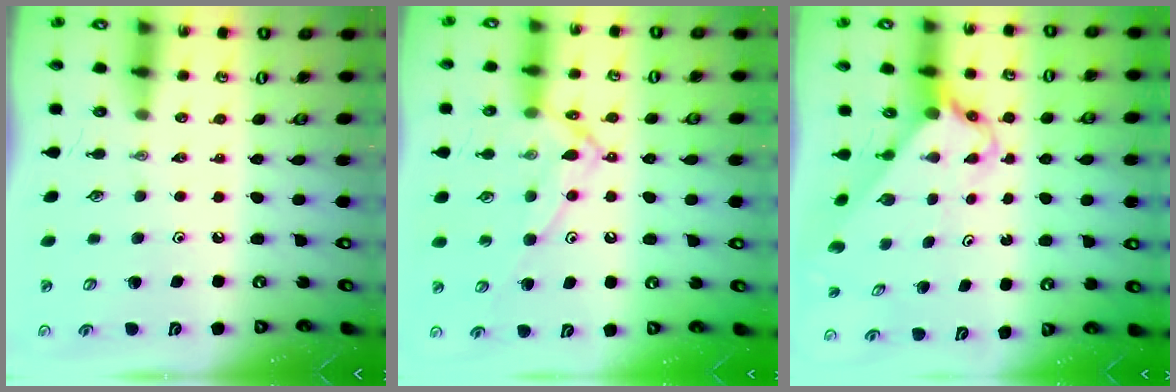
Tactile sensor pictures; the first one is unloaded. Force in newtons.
{"total": 12.0, "press": 11.9, "slide": 0.8}
{"total": 2.7, "press": 2.7, "slide": 0.2}